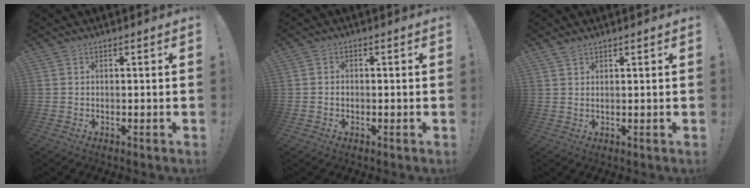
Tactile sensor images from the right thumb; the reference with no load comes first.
{"total": 1.0, "force": [-0.4, 0.8, 0.4], "torque": [-0.001, 0.002, -0.010]}
{"total": 1.8, "force": [1.6, 0.6, 0.7], "torque": [-0.009, -0.006, 0.028]}